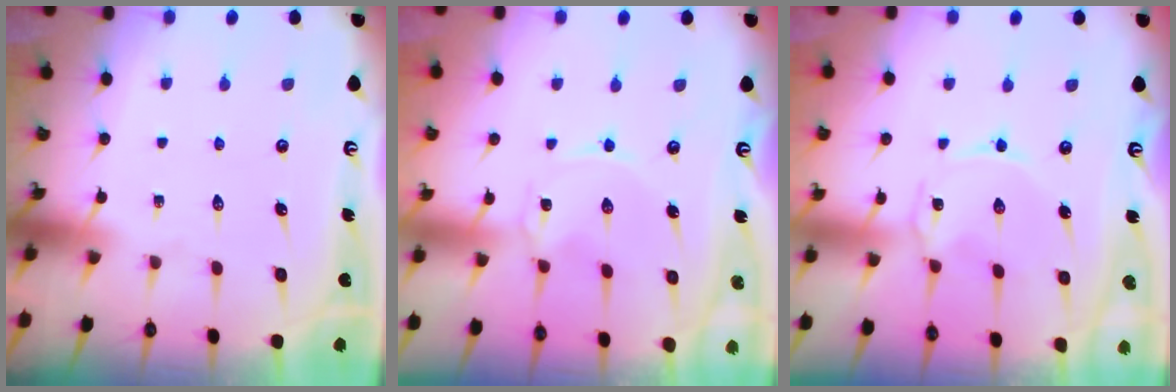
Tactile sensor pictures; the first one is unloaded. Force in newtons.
{"total": 0.0}
{"total": 1.5, "press": 1.5, "slide": 0.3}